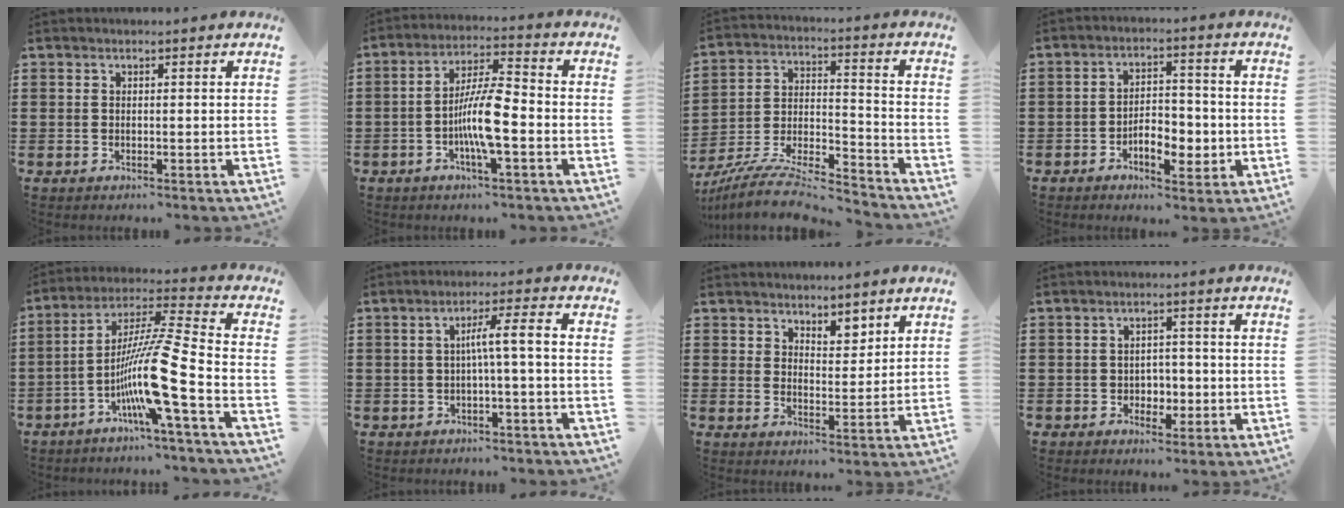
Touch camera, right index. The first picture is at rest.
{"total": 8.6, "force": [-2.3, 1.7, 8.1], "torque": [-0.165, -0.005, -0.047]}
{"total": 8.6, "force": [-8.0, 0.9, 2.9], "torque": [-0.058, -0.003, -0.162]}
{"total": 5.9, "force": [-2.2, 3.2, 4.5], "torque": [-0.071, 0.007, -0.040]}
{"total": 12.9, "force": [-5.5, -0.7, 11.6], "torque": [-0.239, -0.024, -0.116]}
{"total": 4.7, "force": [-0.9, -0.1, 4.6], "torque": [-0.085, 0.001, -0.022]}
{"total": 4.1, "force": [3.7, 1.7, 0.2], "torque": [-0.009, -0.007, 0.068]}
{"total": 3.0, "force": [-0.8, 2.7, 1.0], "torque": [-0.021, 0.003, -0.023]}